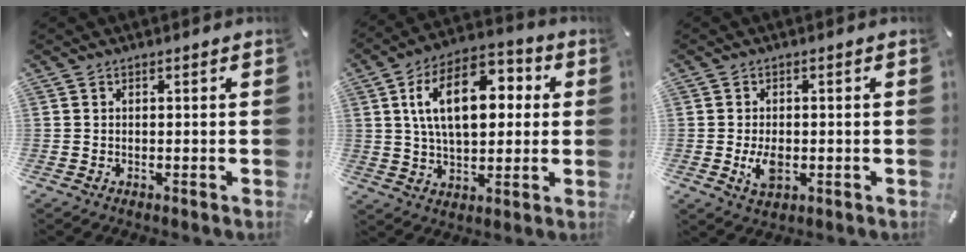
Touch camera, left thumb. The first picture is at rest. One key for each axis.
{"total": 17.0, "fx": 3.9, "fy": 10.1, "fz": 13.1, "tx": -0.231, "ty": 0.006, "tz": 0.063}
{"total": 4.6, "fx": -0.8, "fy": 2.8, "fz": 3.6, "tx": -0.075, "ty": -0.007, "tz": -0.018}